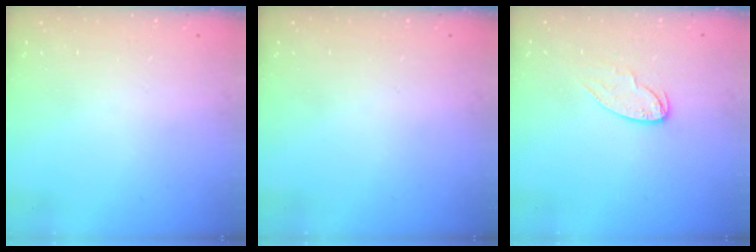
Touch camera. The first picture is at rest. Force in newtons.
{"total": 0.0}
{"total": 7.0, "press": 7.0, "slide": 0.1}